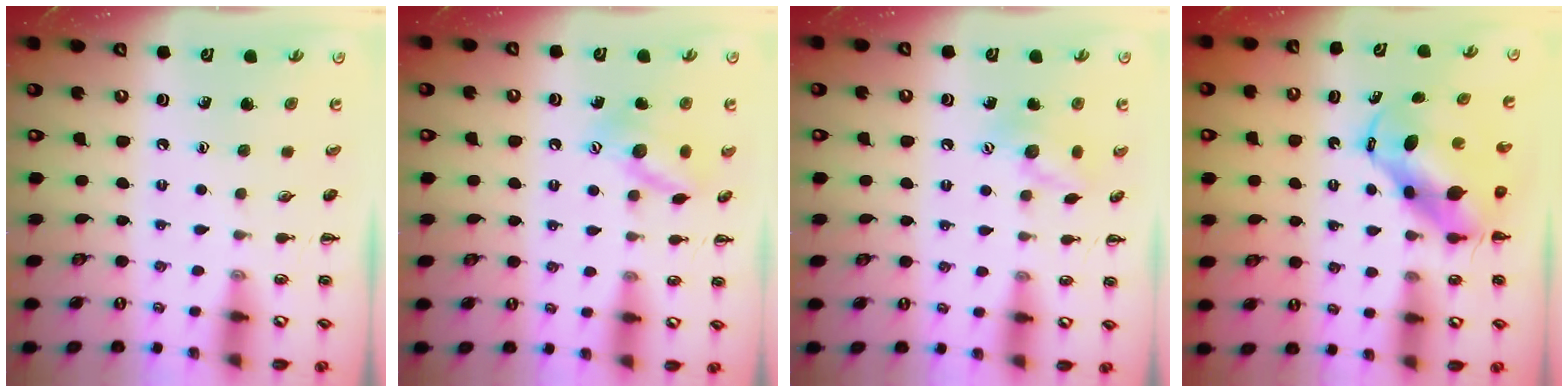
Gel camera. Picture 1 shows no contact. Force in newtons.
{"total": 11.6, "press": 11.6, "slide": 0.8}
{"total": 9.3, "press": 9.2, "slide": 0.7}
{"total": 6.7, "press": 6.4, "slide": 2.1}